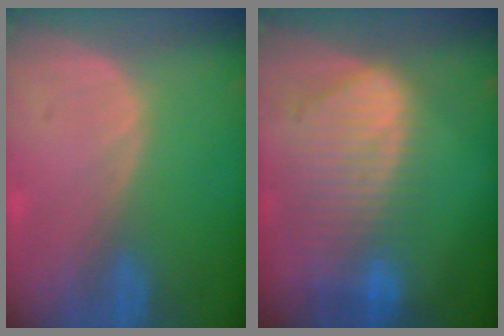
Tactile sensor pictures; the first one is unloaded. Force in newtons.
{"total": 10.4, "press": 8.7, "slide": 5.5}